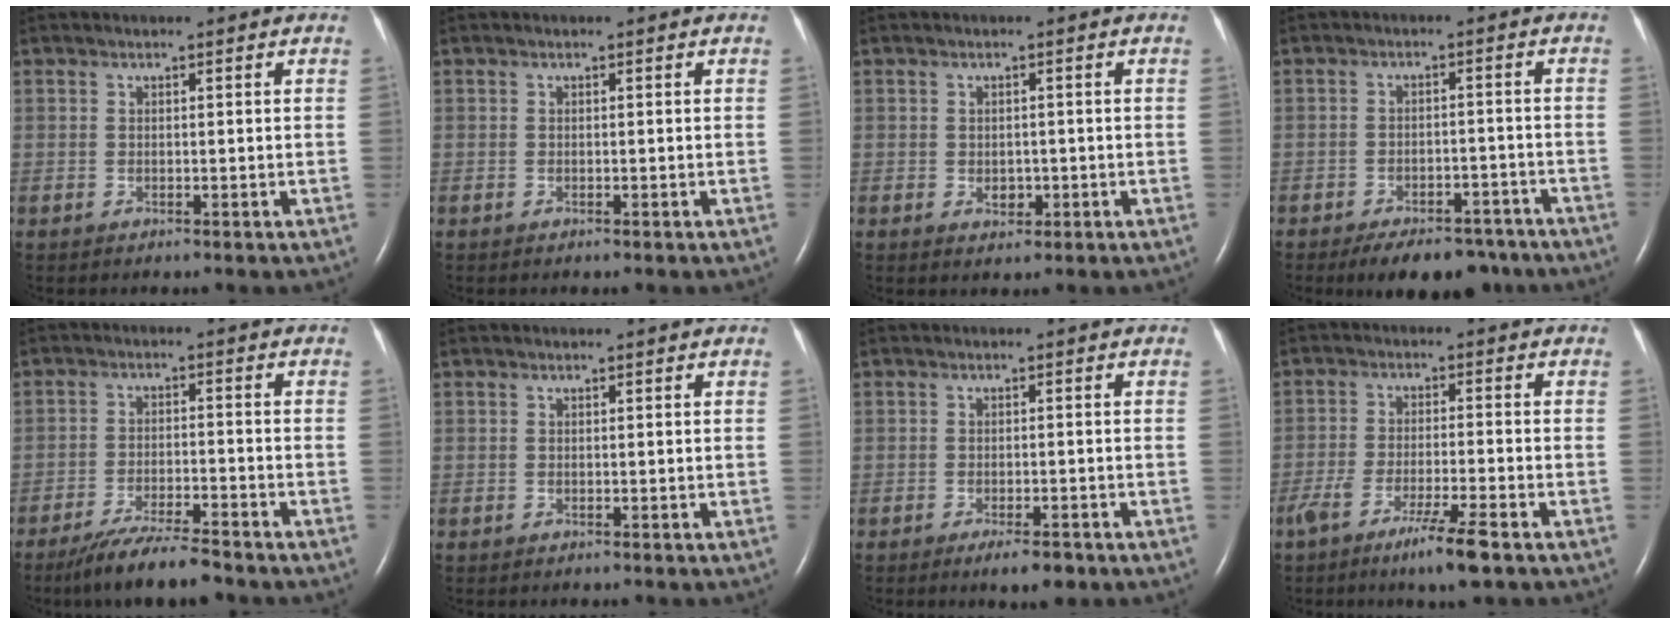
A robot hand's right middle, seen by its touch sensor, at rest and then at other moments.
{"total": 0.0}
{"total": 1.9, "force": [-0.4, 1.4, 1.1], "torque": [-0.015, 0.002, 0.001]}
{"total": 10.8, "force": [-8.6, 4.8, 4.5], "torque": [-0.053, 0.007, -0.116]}
{"total": 8.5, "force": [-7.2, 0.5, 4.5], "torque": [-0.079, -0.025, -0.124]}
{"total": 0.0}
{"total": 3.6, "force": [-2.4, 0.9, 2.6], "torque": [-0.040, -0.003, -0.032]}
{"total": 7.4, "force": [-4.8, 0.0, 5.6], "torque": [-0.104, -0.016, -0.085]}